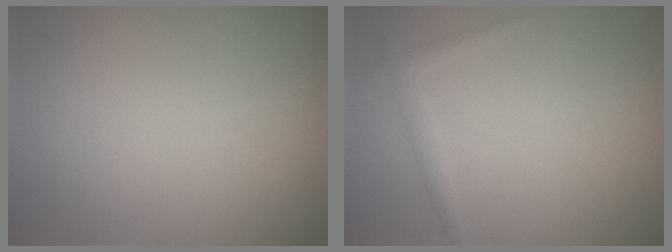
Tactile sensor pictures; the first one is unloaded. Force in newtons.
{"total": 1.0, "press": 1.0, "slide": 0.0}